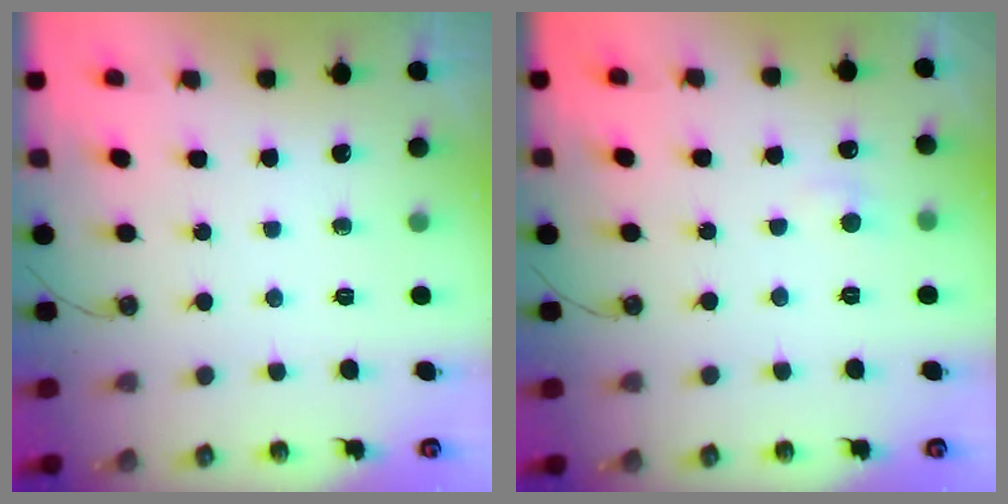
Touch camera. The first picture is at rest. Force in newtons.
{"total": 1.5, "press": 1.4, "slide": 0.6}